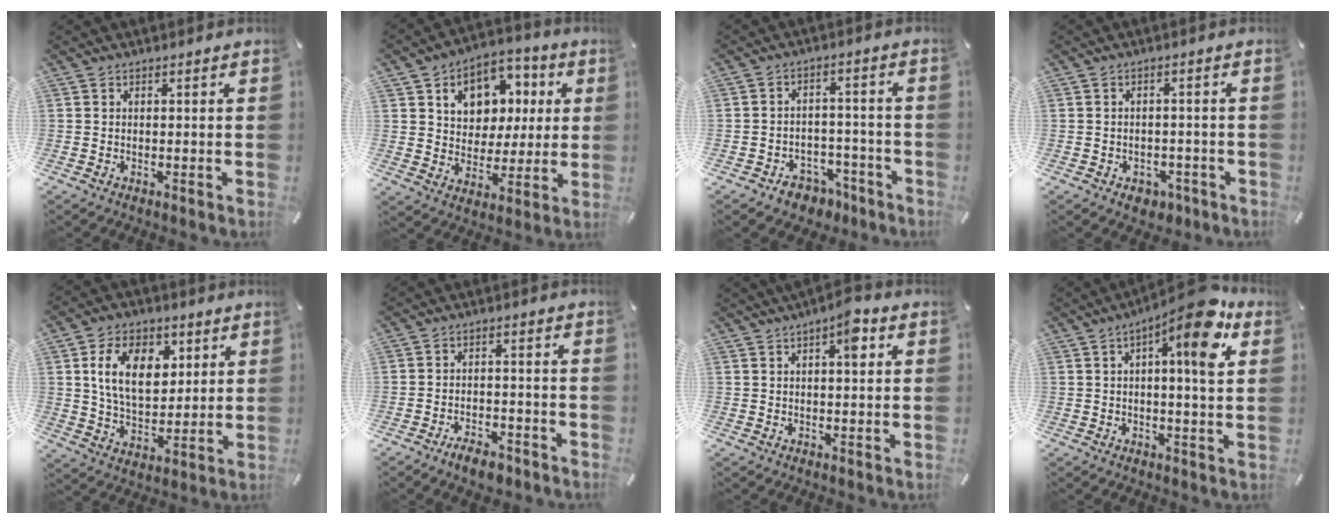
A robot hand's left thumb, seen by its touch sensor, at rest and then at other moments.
{"total": 11.7, "force": [3.4, 10.4, 4.3], "torque": [-0.070, -0.014, 0.067]}
{"total": 5.9, "force": [-3.6, 4.4, 1.5], "torque": [-0.019, 0.033, -0.061]}
{"total": 3.5, "force": [-1.8, 2.8, 1.3], "torque": [-0.020, 0.009, -0.030]}
{"total": 13.6, "force": [4.7, 9.2, 8.9], "torque": [-0.157, 0.003, 0.084]}
{"total": 4.7, "force": [-3.8, 2.0, 2.0], "torque": [-0.032, 0.022, -0.070]}
{"total": 5.8, "force": [2.4, 2.1, 4.9], "torque": [-0.070, -0.004, 0.032]}
{"total": 13.1, "force": [4.9, 2.5, 11.9], "torque": [-0.162, -0.023, 0.067]}